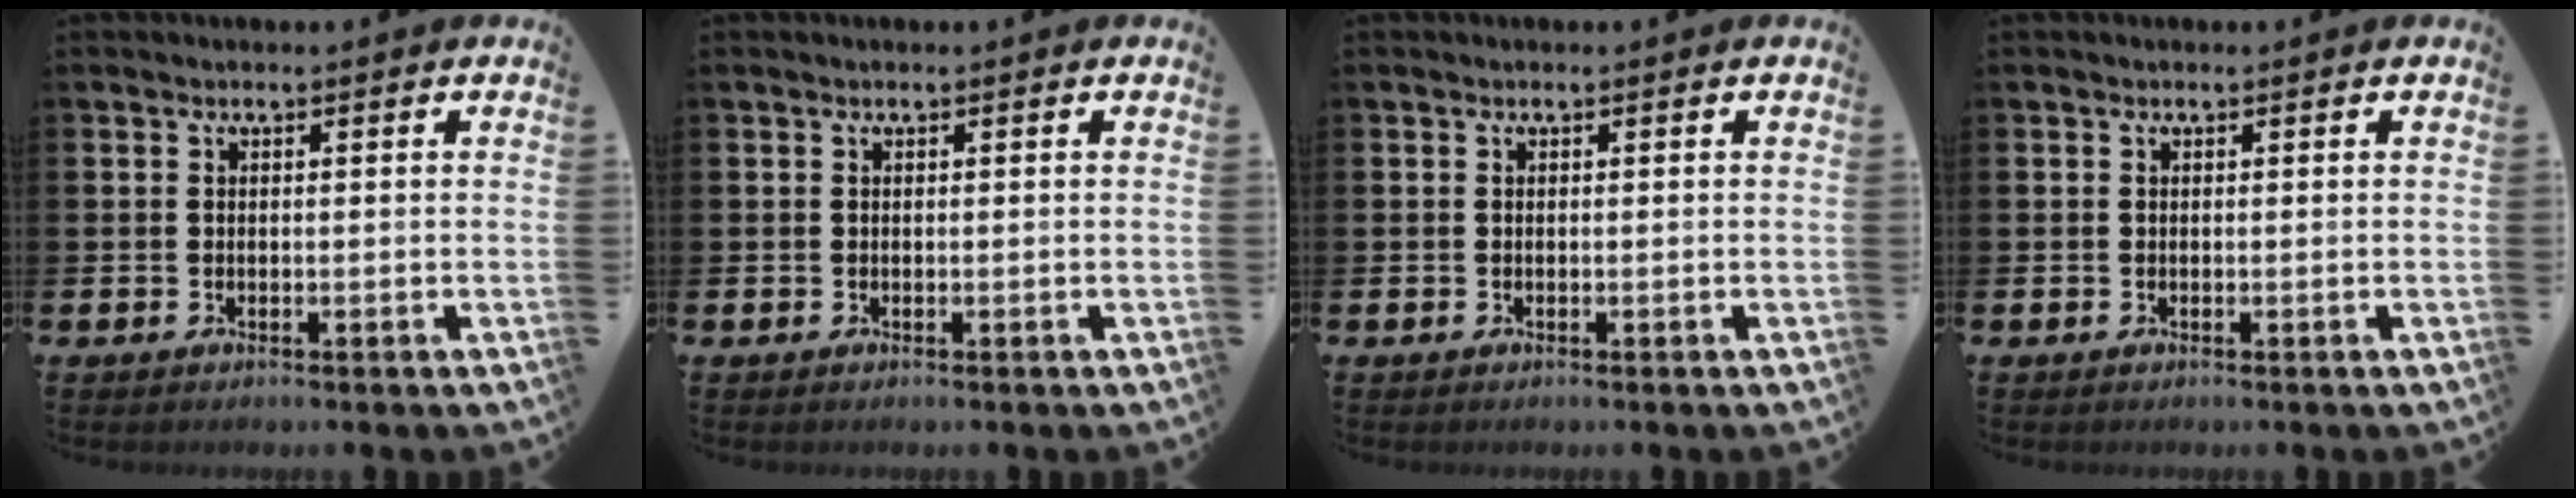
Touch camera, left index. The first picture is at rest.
{"total": 0.0}
{"total": 0.0}
{"total": 0.0}